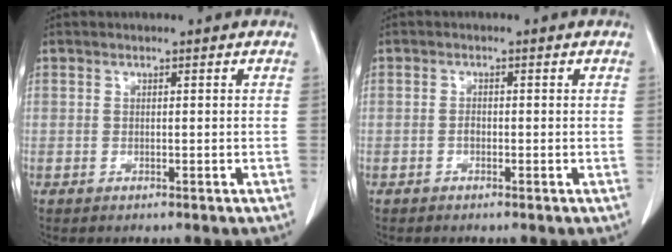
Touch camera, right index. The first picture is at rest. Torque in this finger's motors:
{"motor_torque": [0.07, -0.02, -0.02, -0.01]}